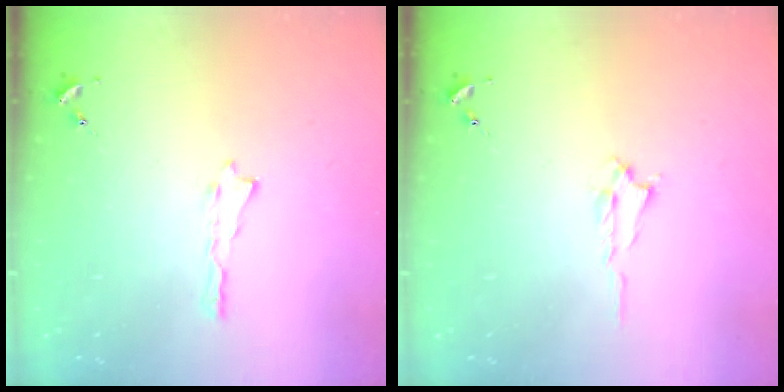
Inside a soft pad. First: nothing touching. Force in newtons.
{"total": 0.7, "press": 0.6, "slide": 0.2}